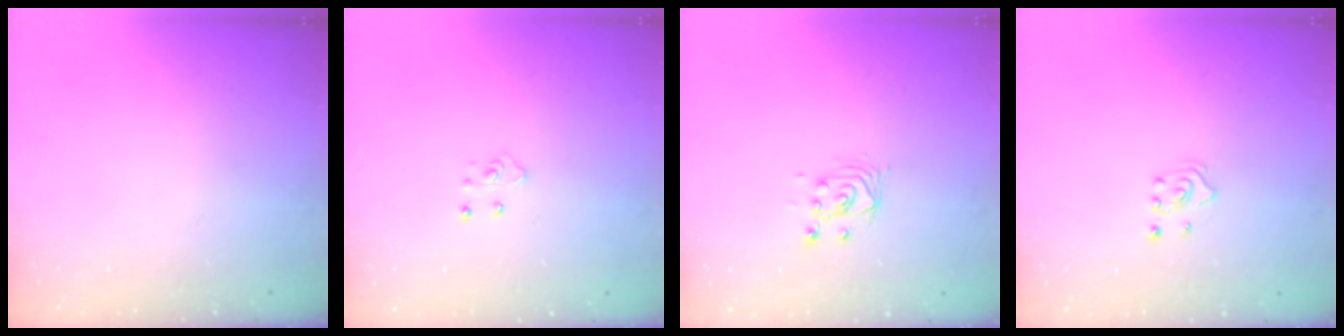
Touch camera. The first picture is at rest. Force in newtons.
{"total": 4.1, "press": 4.0, "slide": 0.5}
{"total": 2.9, "press": 2.9, "slide": 0.1}
{"total": 2.4, "press": 2.2, "slide": 0.8}